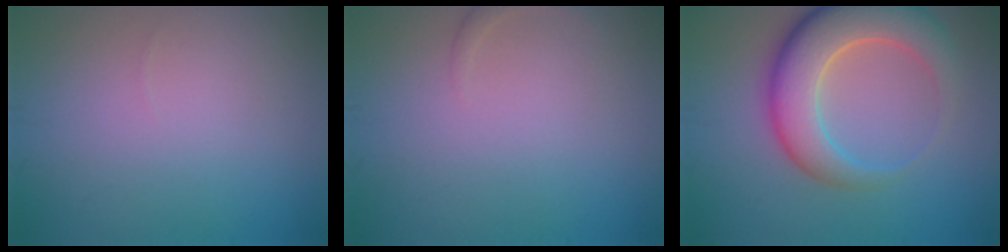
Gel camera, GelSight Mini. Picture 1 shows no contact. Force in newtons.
{"total": 0.7, "press": 0.7, "slide": 0.0}
{"total": 8.0, "press": 8.0, "slide": 0.5}